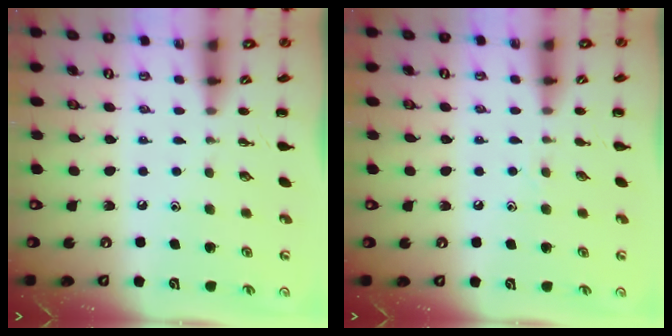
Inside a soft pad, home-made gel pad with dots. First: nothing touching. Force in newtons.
{"total": 4.9, "press": 4.7, "slide": 1.4}